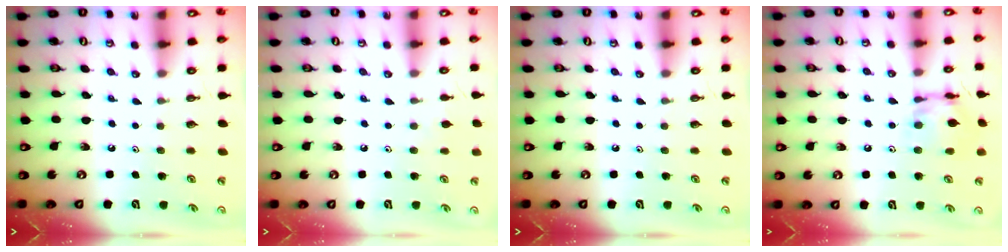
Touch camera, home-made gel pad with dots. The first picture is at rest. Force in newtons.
{"total": 4.0, "press": 4.0, "slide": 0.7}
{"total": 0.0}
{"total": 13.1, "press": 13.1, "slide": 1.1}